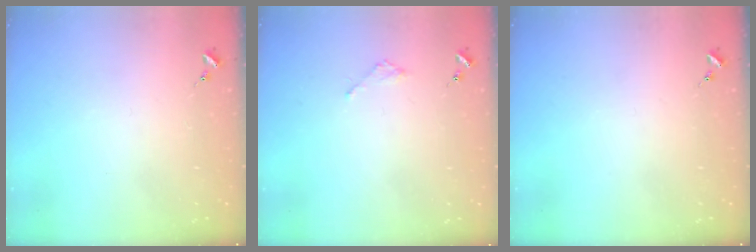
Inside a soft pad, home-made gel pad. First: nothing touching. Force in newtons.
{"total": 1.8, "press": 1.8, "slide": 0.2}
{"total": 0.0}